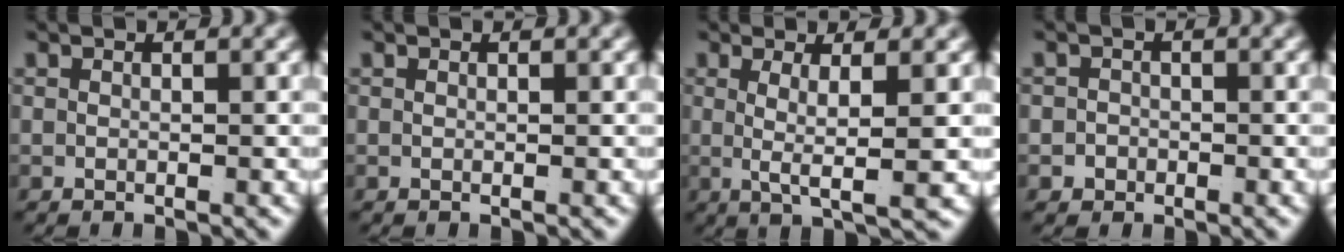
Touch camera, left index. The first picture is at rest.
{"total": 0.0}
{"total": 4.2, "force": [0.4, 0.1, 4.2], "torque": [-0.065, -0.010, 0.013]}
{"total": 1.9, "force": [-1.0, 1.6, 0.1], "torque": [-0.008, -0.017, -0.013]}